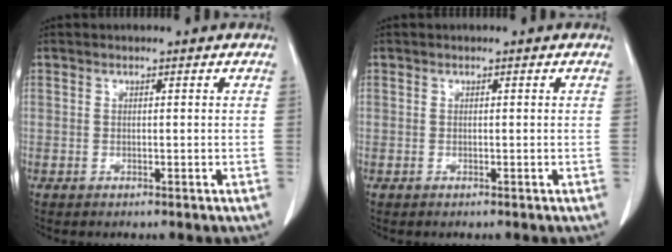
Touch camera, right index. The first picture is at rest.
{"total": 0.0}